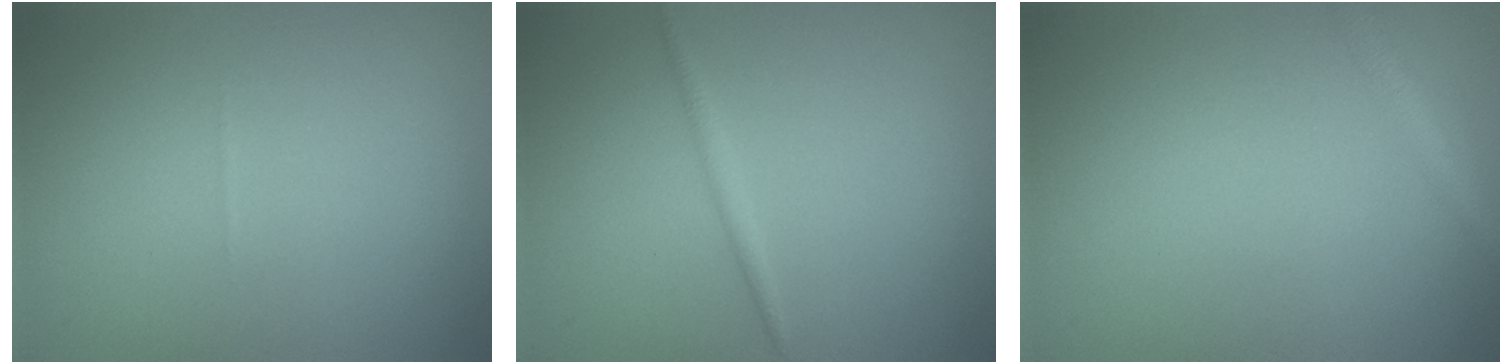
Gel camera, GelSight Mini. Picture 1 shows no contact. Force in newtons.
{"total": 1.0, "press": 1.0, "slide": 0.0}
{"total": 1.8, "press": 1.8, "slide": 0.0}